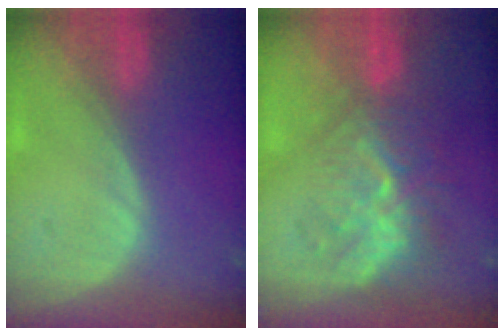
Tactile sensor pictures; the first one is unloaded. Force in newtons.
{"total": 8.8, "press": 8.1, "slide": 3.5}